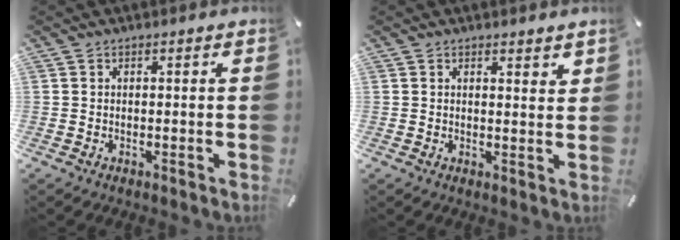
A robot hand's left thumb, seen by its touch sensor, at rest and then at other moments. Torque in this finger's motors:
{"motor_torque": [0.11, -0.26, 0.04, 0.08, -0.01]}